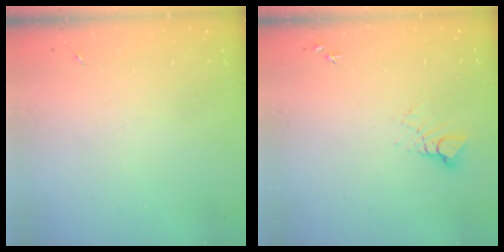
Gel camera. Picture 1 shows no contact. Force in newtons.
{"total": 4.4, "press": 4.4, "slide": 0.1}